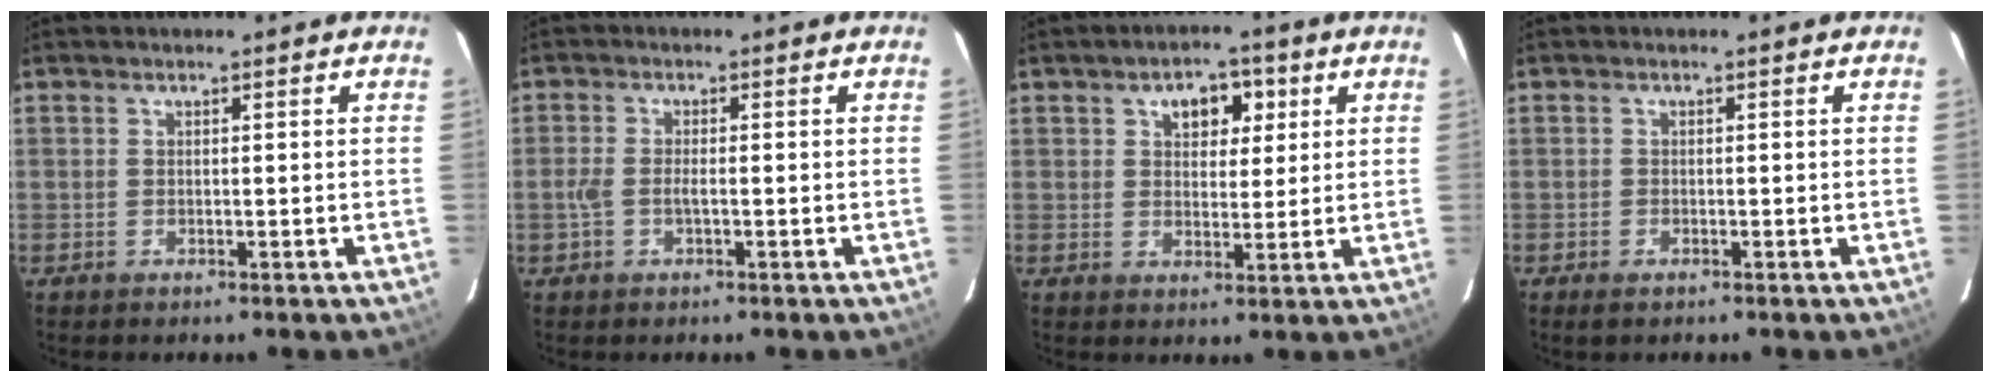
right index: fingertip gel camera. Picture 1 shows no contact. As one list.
[{"total": 3.1, "force": [-0.9, 1.2, 2.7], "torque": [-0.060, 0.000, -0.019]}, {"total": 6.1, "force": [2.6, 4.1, 3.7], "torque": [-0.055, 0.015, 0.040]}, {"total": 1.3, "force": [-0.9, 0.6, 0.7], "torque": [-0.013, -0.005, -0.018]}]